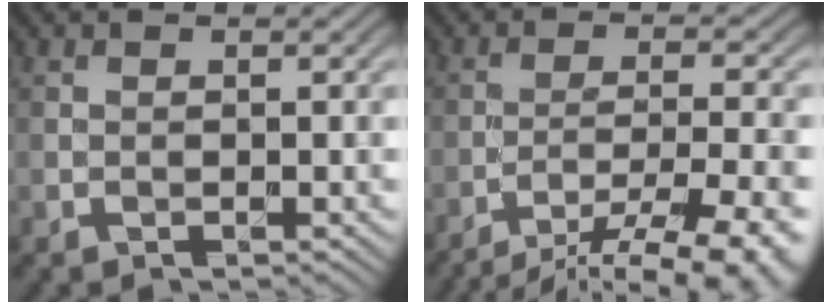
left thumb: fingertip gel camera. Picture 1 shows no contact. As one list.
[{"total": 14.3, "force": [-11.2, 3.1, 8.3], "torque": [-0.130, -0.010, -0.146]}]